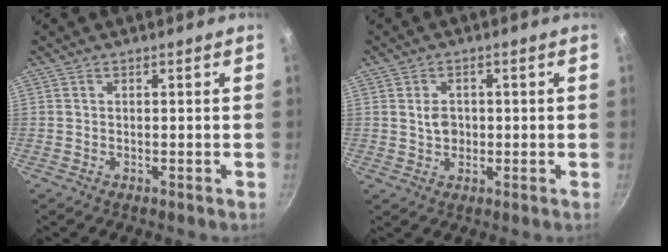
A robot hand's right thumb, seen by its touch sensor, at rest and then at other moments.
{"total": 3.7, "force": [0.2, 3.0, 2.2], "torque": [-0.023, 0.003, 0.003]}